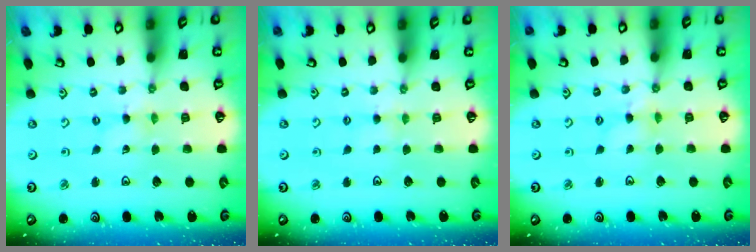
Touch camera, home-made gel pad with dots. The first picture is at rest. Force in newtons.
{"total": 2.4, "press": 2.4, "slide": 0.4}
{"total": 3.0, "press": 3.0, "slide": 0.4}